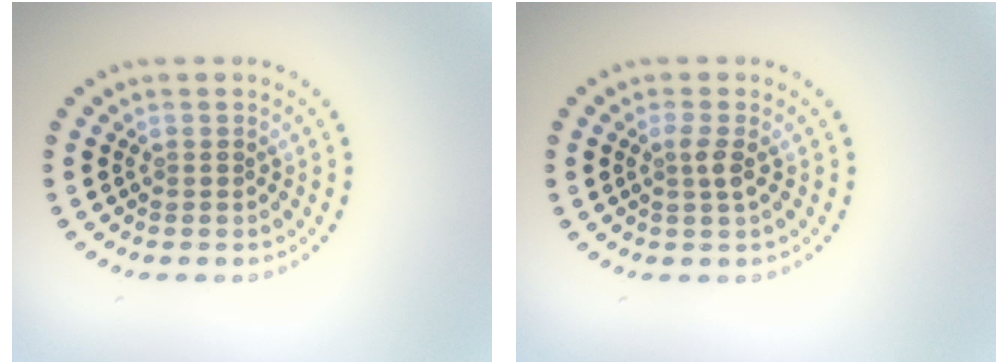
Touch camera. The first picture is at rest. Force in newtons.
{"total": 1.4, "press": 1.1, "slide": 0.9}